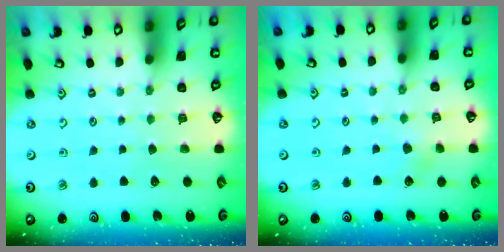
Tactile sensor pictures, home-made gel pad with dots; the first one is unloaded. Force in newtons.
{"total": 3.6, "press": 3.6, "slide": 0.3}